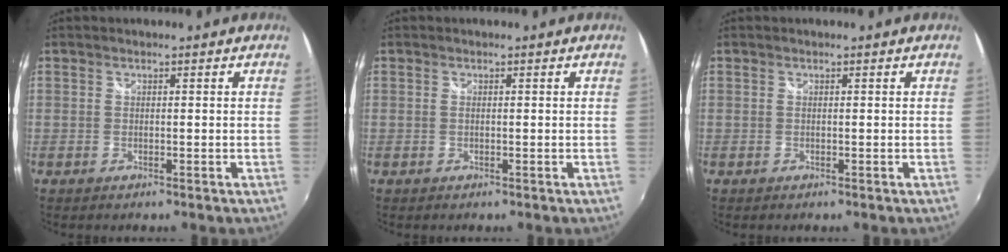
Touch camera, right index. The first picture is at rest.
{"total": 0.0}
{"total": 0.0}